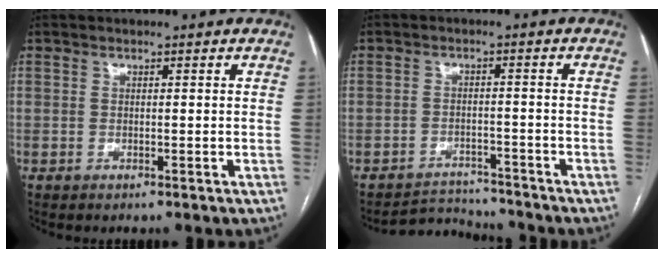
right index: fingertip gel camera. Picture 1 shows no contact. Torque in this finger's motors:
{"motor_torque": [-0.17, -0.20, -0.24, -0.14]}